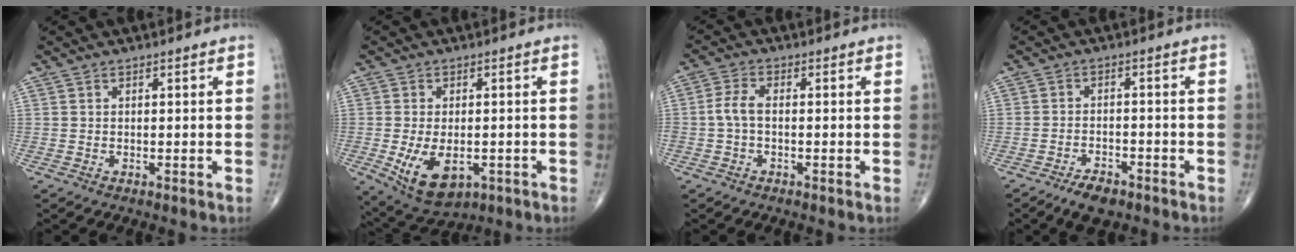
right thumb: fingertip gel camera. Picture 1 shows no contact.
{"total": 10.1, "force": [-2.8, 5.9, 7.8], "torque": [-0.127, -0.007, -0.030]}
{"total": 3.5, "force": [-0.6, 1.8, 2.9], "torque": [-0.066, 0.009, -0.018]}
{"total": 5.2, "force": [-3.7, 2.3, 2.8], "torque": [-0.044, 0.014, -0.061]}